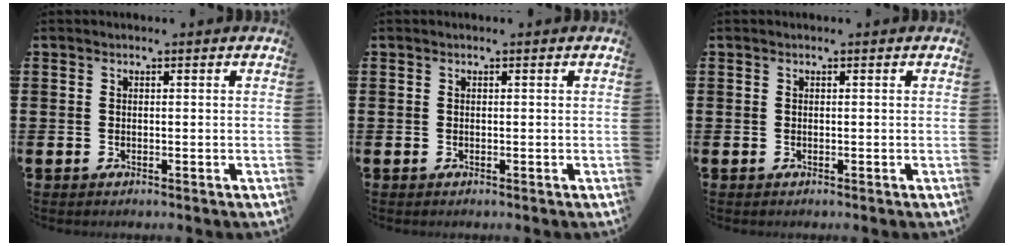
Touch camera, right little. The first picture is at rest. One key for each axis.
{"total": 0.0}
{"total": 0.0}